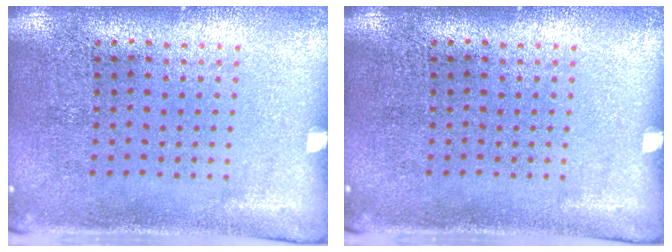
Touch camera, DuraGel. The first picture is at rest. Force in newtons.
{"total": 0.0}